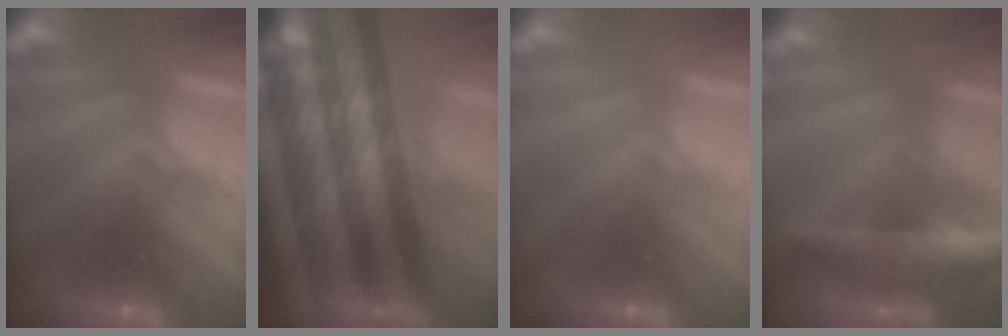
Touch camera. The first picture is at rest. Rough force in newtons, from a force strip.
{"total": 9.6}
{"total": 3.6}
{"total": 6.2}